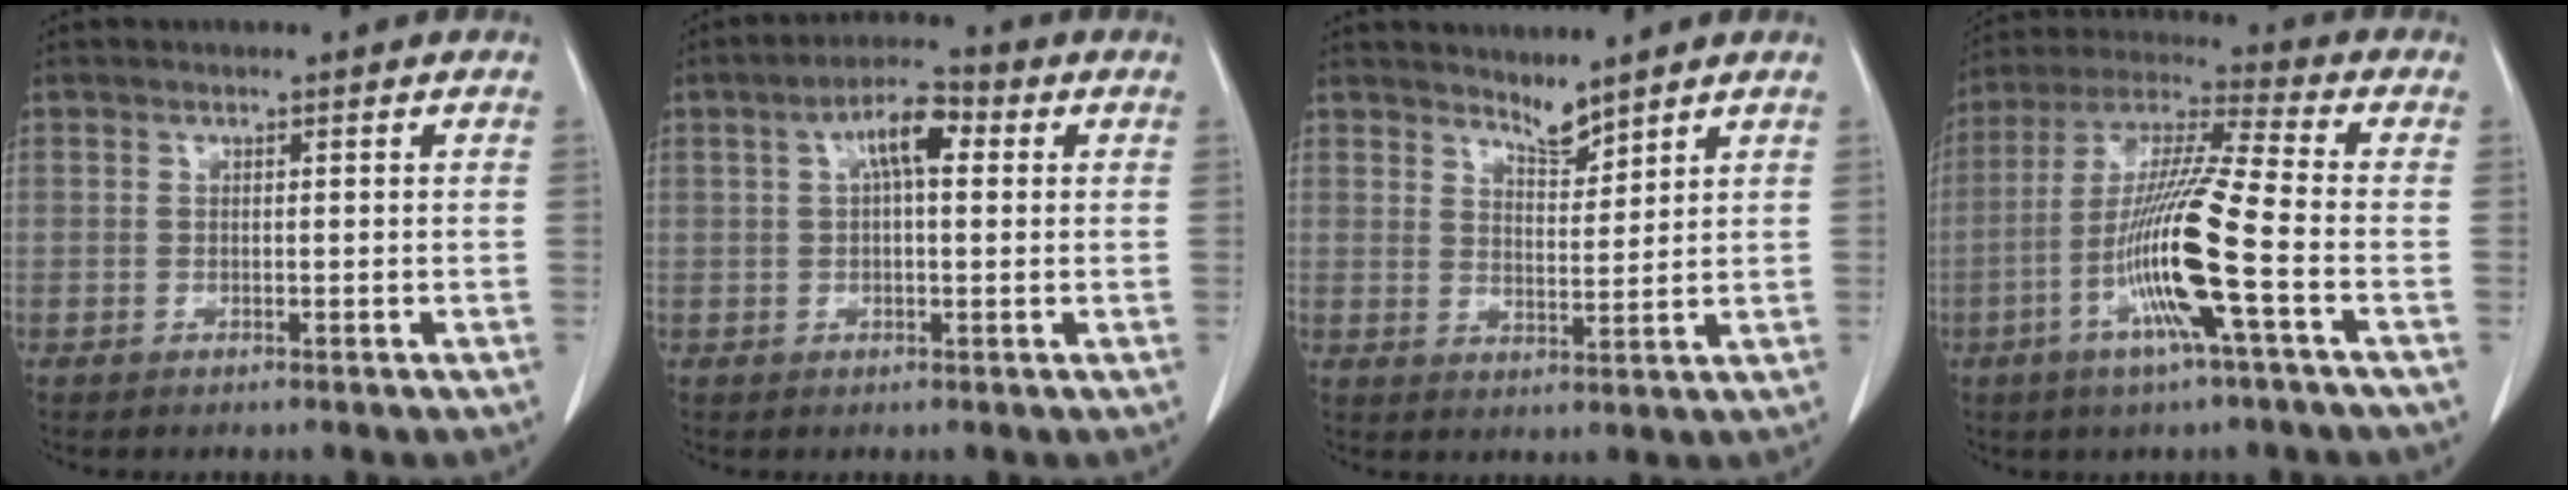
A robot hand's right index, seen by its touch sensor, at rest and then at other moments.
{"total": 6.2, "force": [1.7, 2.0, 5.6], "torque": [-0.102, 0.024, 0.026]}
{"total": 3.4, "force": [3.3, 0.4, 0.6], "torque": [-0.012, -0.005, 0.063]}
{"total": 14.7, "force": [-4.7, -0.5, 14.0], "torque": [-0.280, -0.008, -0.097]}